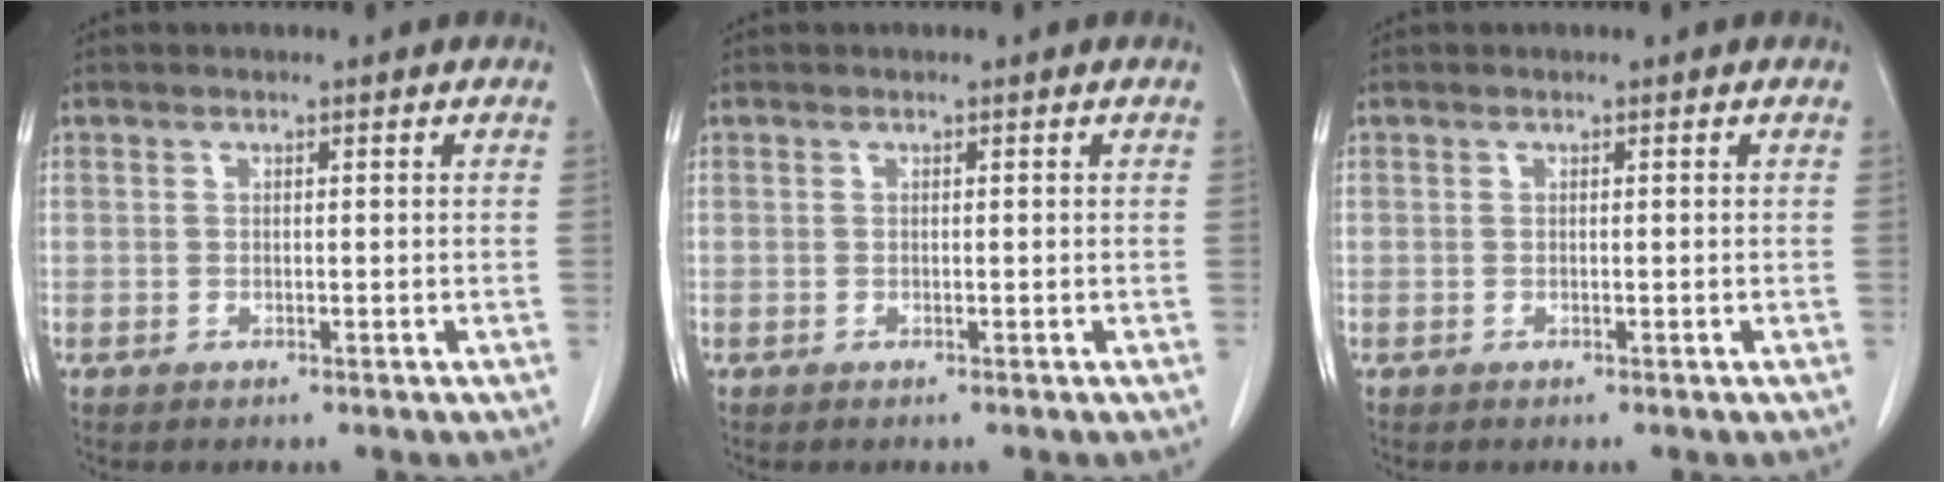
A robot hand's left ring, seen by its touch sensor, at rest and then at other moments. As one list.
[{"total": 0.0}, {"total": 0.0}]